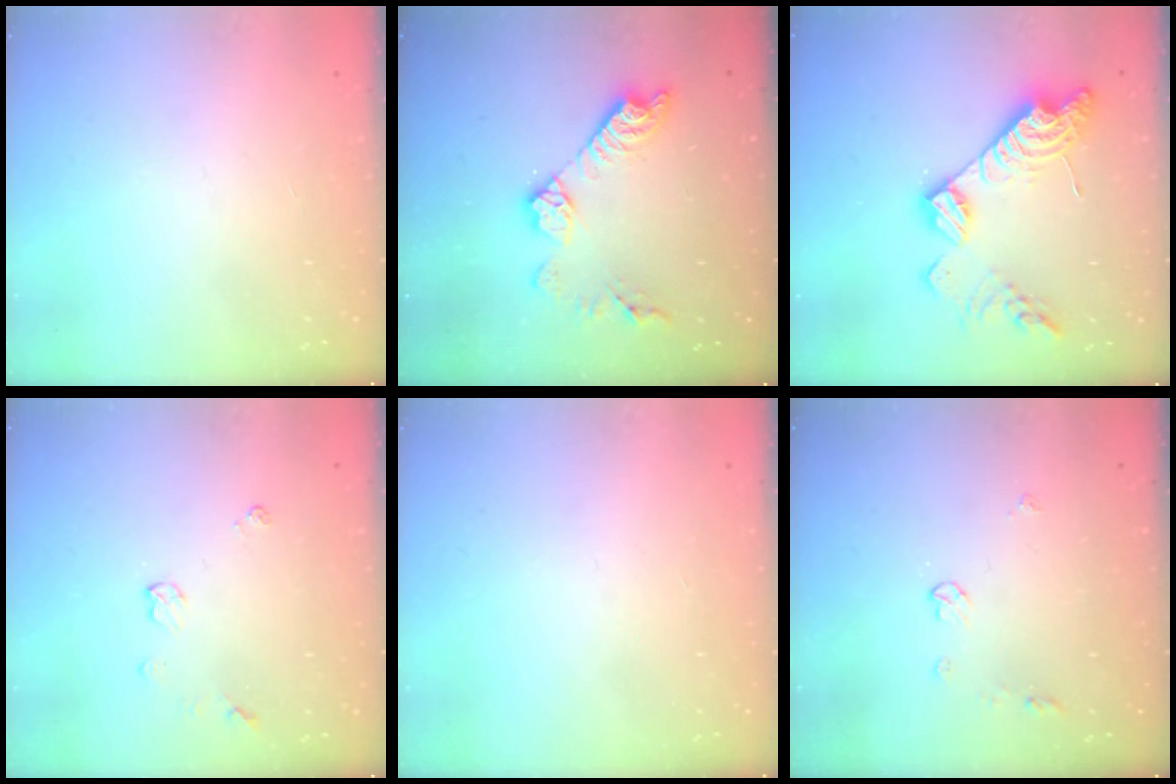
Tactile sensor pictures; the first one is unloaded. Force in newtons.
{"total": 12.3, "press": 12.2, "slide": 0.6}
{"total": 18.0, "press": 18.0, "slide": 1.1}
{"total": 4.9, "press": 4.9, "slide": 0.6}
{"total": 0.0}
{"total": 3.6, "press": 3.6, "slide": 0.6}